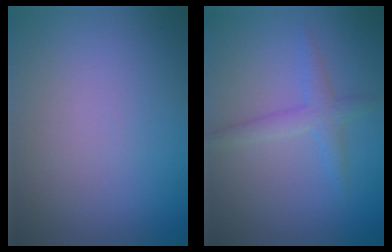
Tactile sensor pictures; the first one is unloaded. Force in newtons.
{"total": 2.2, "press": 2.2, "slide": 0.1}